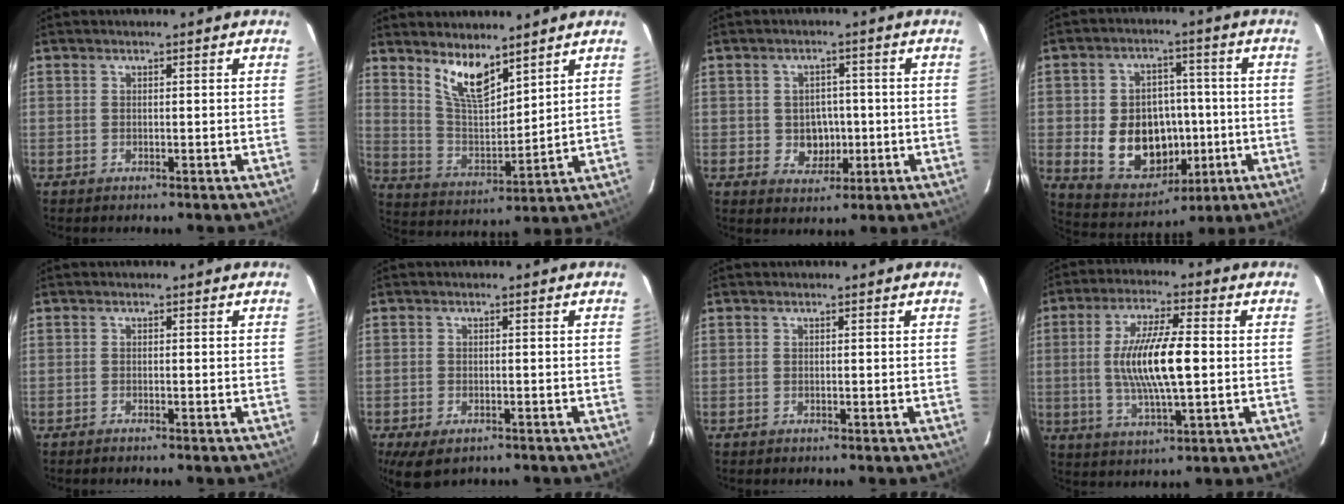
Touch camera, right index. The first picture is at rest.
{"total": 9.9, "force": [7.1, 3.2, 6.1], "torque": [-0.113, -0.005, 0.144]}
{"total": 5.2, "force": [-0.7, 4.6, 2.3], "torque": [-0.046, 0.009, 0.003]}
{"total": 14.5, "force": [-2.2, 11.5, 8.5], "torque": [-0.184, 0.012, -0.008]}
{"total": 0.8, "force": [-0.7, 0.1, 0.3], "torque": [-0.008, -0.001, -0.015]}
{"total": 6.1, "force": [-3.9, 3.1, 3.5], "torque": [-0.080, -0.025, -0.063]}
{"total": 0.0}
{"total": 12.7, "force": [0.0, 3.0, 12.3], "torque": [-0.235, 0.000, 0.004]}